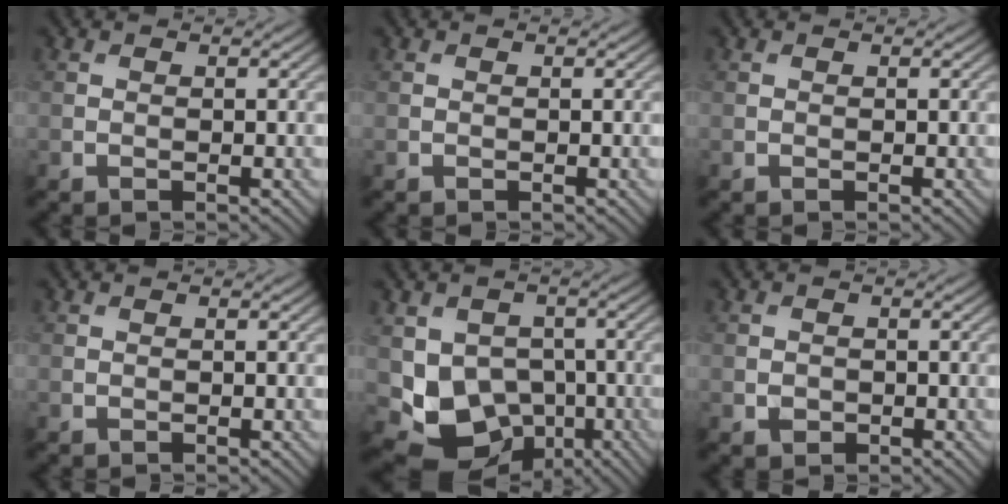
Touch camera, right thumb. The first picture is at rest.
{"total": 0.0}
{"total": 0.0}
{"total": 0.0}
{"total": 8.9, "force": [-2.3, 7.4, 4.4], "torque": [-0.097, -0.030, -0.039]}
{"total": 1.0, "force": [-0.4, 0.9, 0.2], "torque": [-0.006, -0.001, -0.007]}